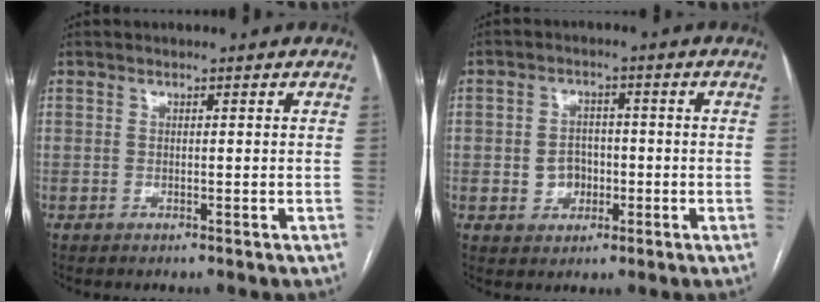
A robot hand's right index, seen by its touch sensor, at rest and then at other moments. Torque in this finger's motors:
{"motor_torque": [0.23, 0.03, 0.06, 0.01]}